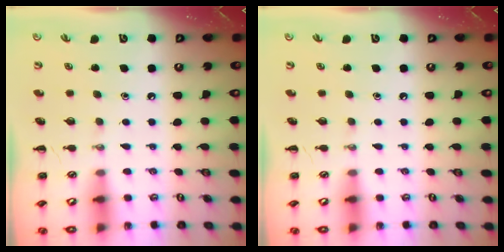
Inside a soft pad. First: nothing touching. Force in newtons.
{"total": 0.0}